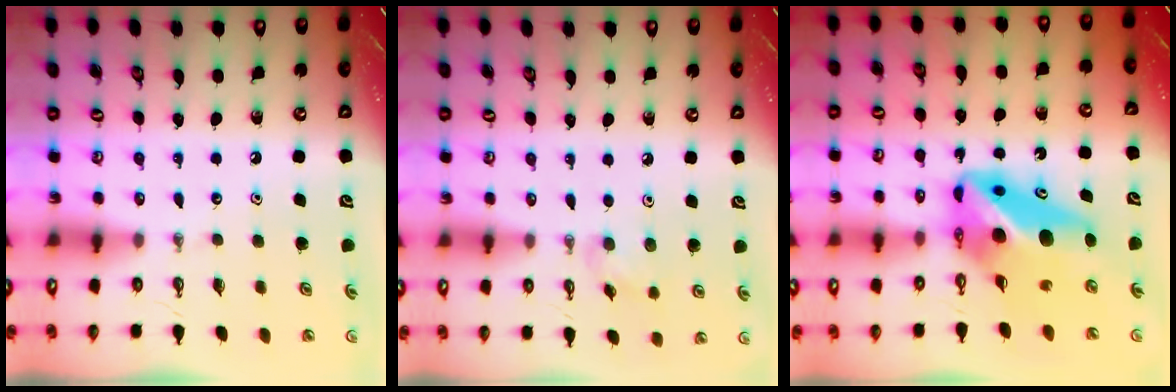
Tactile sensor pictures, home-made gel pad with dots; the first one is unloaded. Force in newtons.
{"total": 7.5, "press": 7.1, "slide": 2.3}
{"total": 12.6, "press": 12.6, "slide": 1.0}